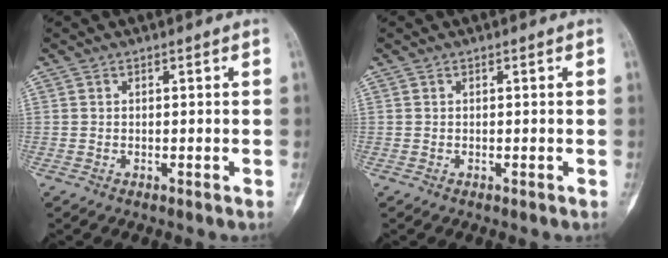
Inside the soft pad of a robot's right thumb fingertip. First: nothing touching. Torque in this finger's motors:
{"motor_torque": [0.00, 0.00, 0.03, -0.03, 0.00]}